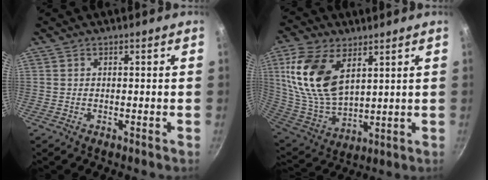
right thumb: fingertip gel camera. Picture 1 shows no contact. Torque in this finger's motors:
{"motor_torque": [0.28, 2.59, 1.74, 0.50, 0.47]}